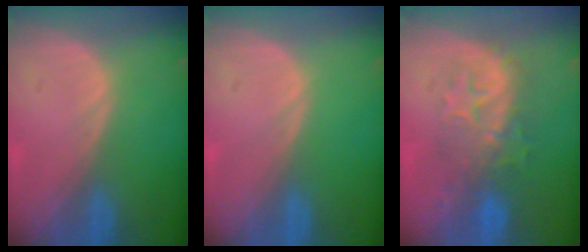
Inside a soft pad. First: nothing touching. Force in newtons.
{"total": 0.0}
{"total": 7.9, "press": 7.7, "slide": 1.6}